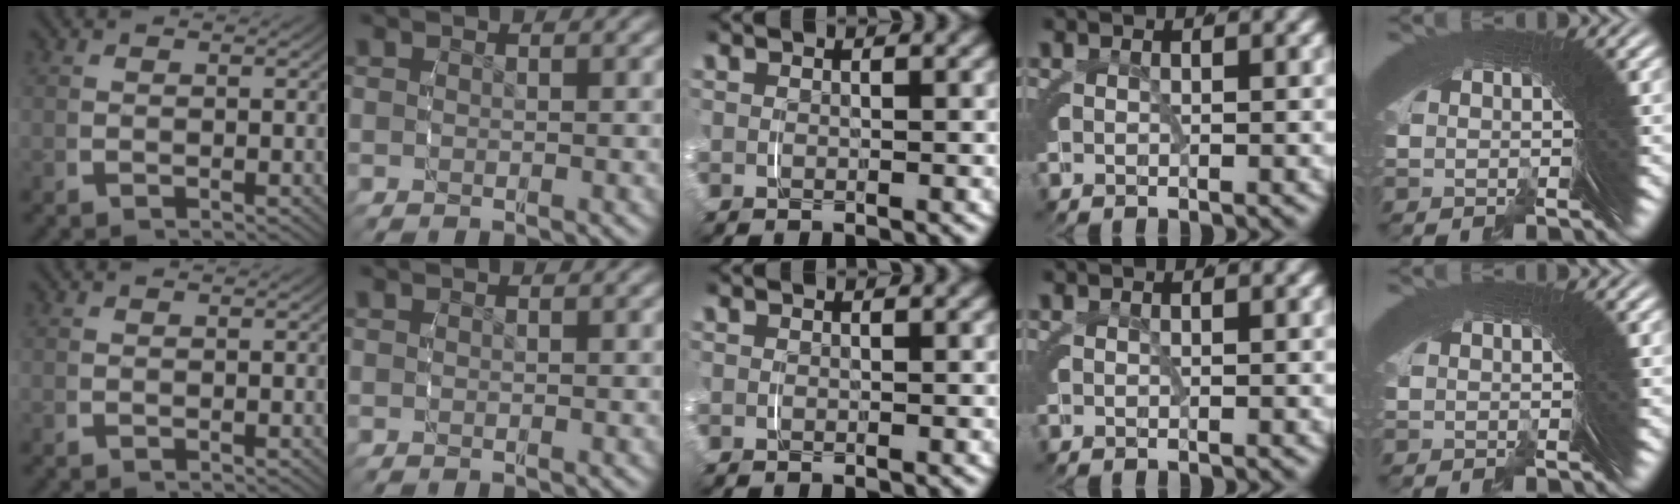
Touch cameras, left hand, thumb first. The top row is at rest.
{}